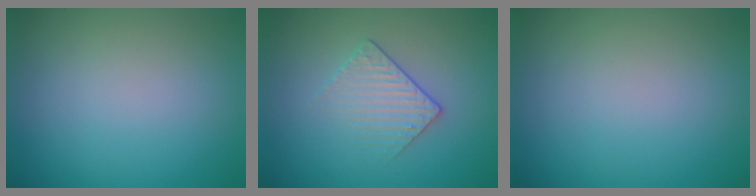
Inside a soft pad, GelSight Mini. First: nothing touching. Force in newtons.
{"total": 1.9, "press": 1.6, "slide": 1.0}
{"total": 0.0}